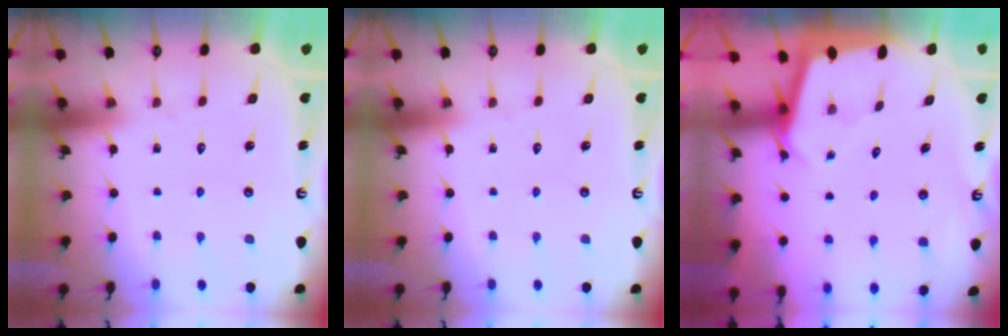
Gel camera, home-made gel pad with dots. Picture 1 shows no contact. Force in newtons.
{"total": 0.0}
{"total": 2.4, "press": 2.4, "slide": 0.1}